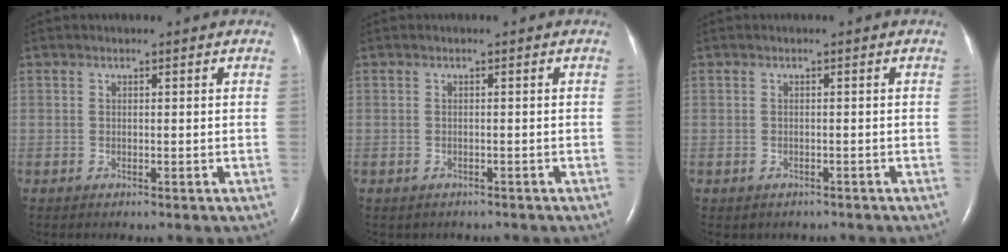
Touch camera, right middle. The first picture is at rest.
{"total": 1.6, "force": [-1.3, 0.9, 0.2], "torque": [-0.012, 0.000, -0.013]}
{"total": 1.8, "force": [-1.4, 1.0, 0.3], "torque": [-0.012, 0.000, -0.014]}